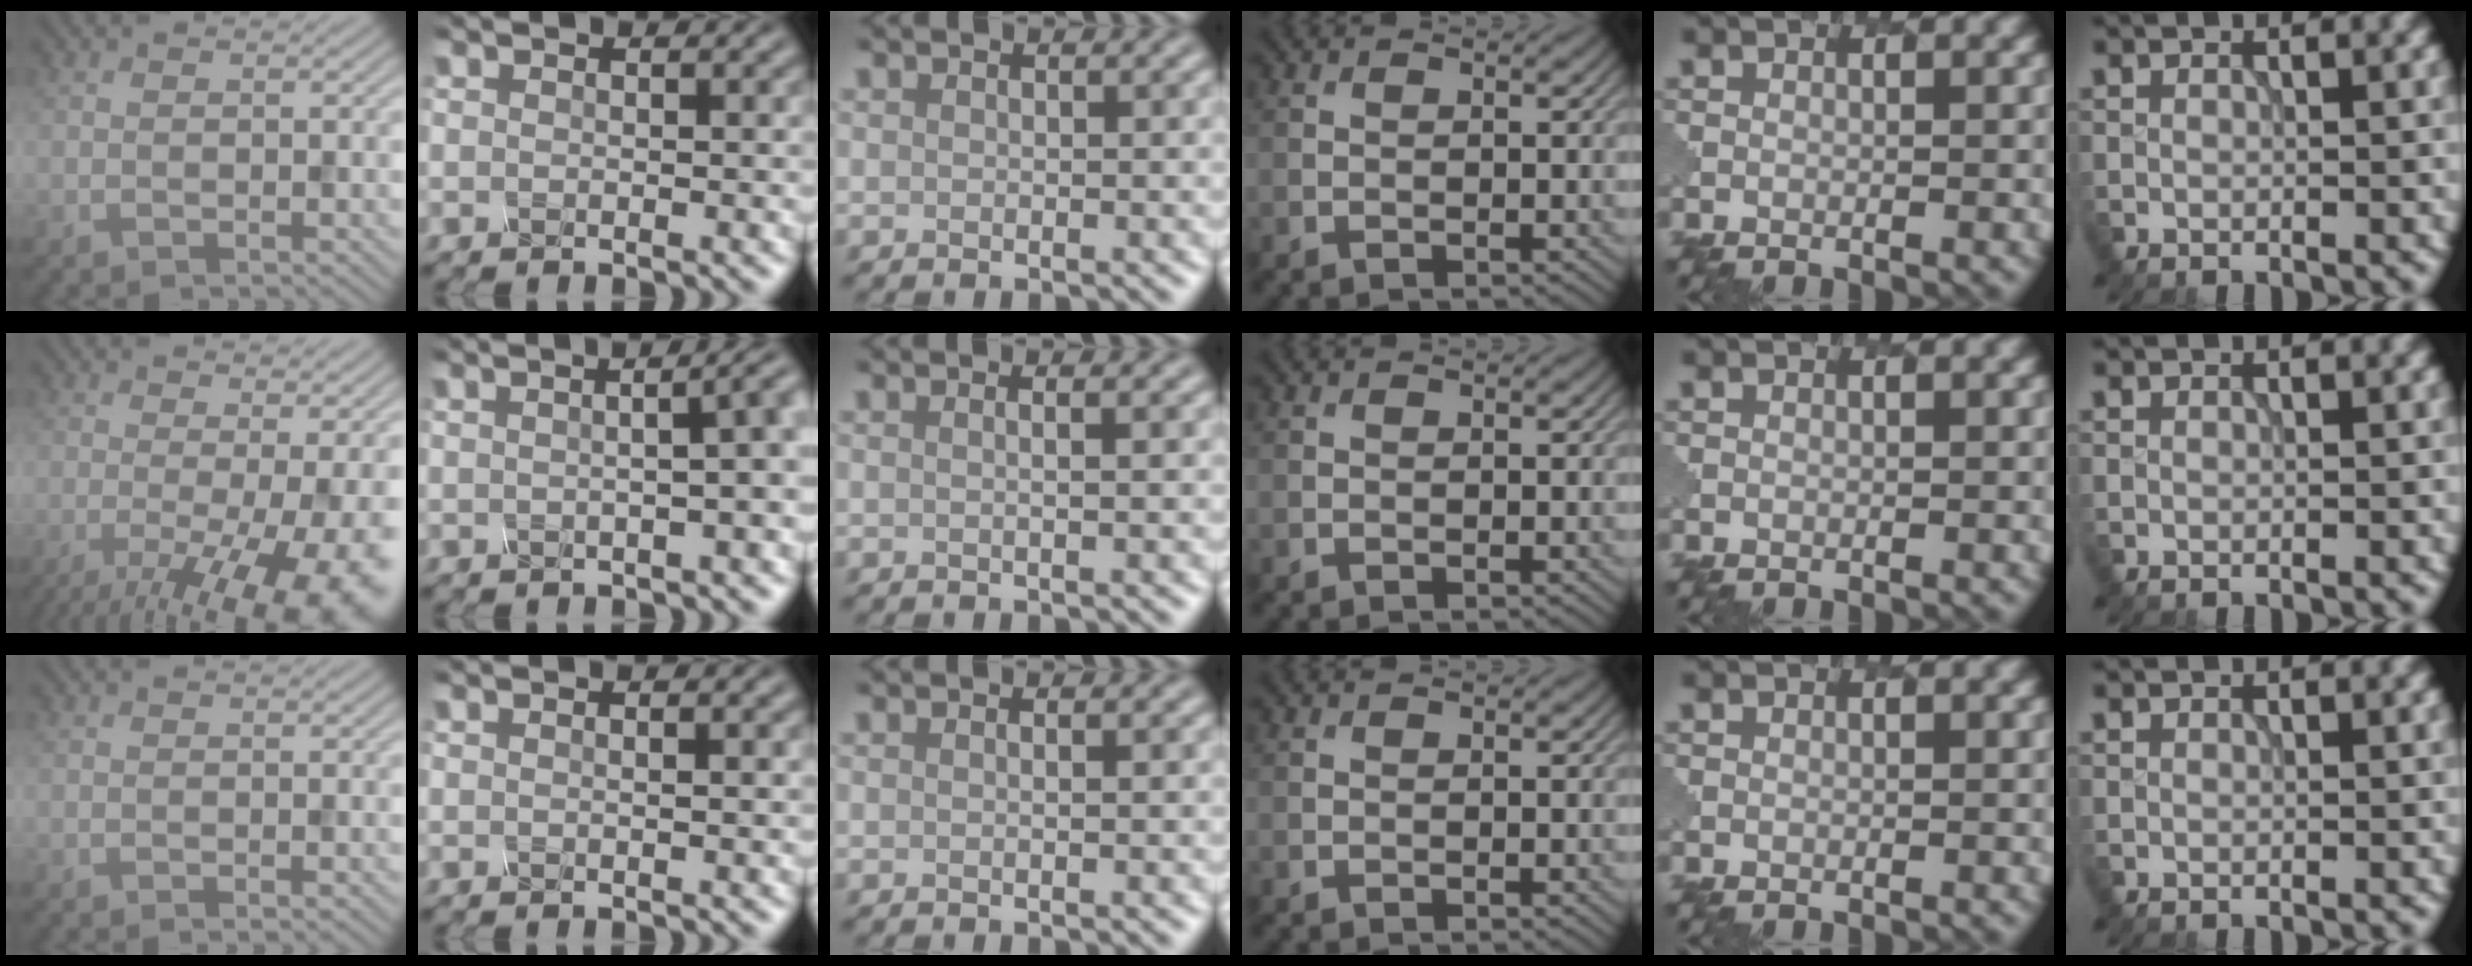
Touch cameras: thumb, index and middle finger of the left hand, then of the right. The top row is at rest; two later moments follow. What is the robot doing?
{"motion": "pour", "object": "mug"}